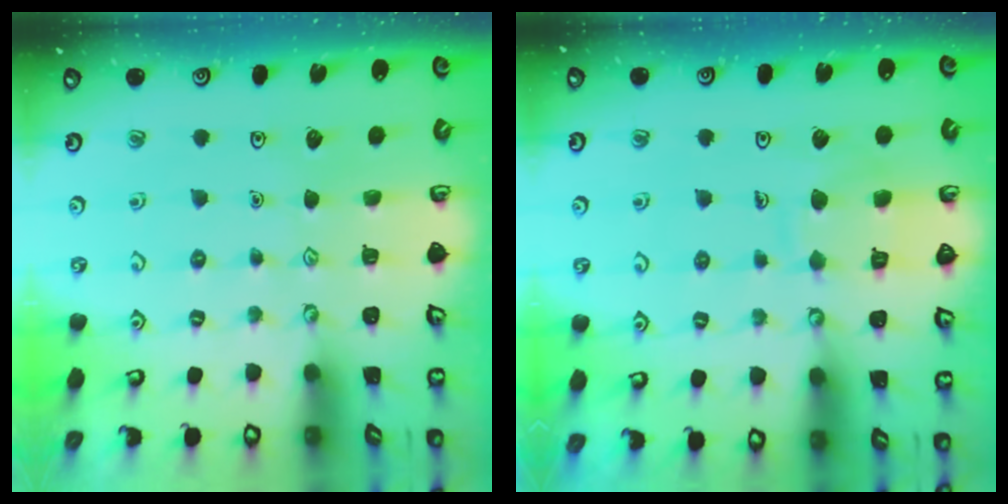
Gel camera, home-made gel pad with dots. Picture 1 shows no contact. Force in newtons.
{"total": 8.6, "press": 8.6, "slide": 0.8}